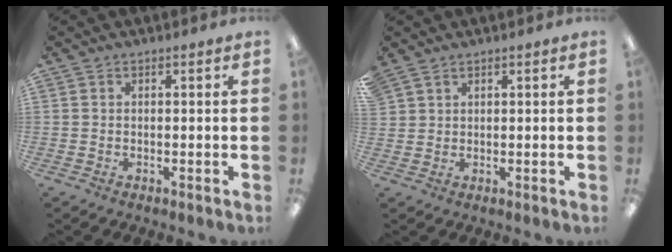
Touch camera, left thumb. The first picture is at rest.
{"total": 2.4, "force": [1.9, 1.4, 0.5], "torque": [-0.012, -0.002, 0.038]}